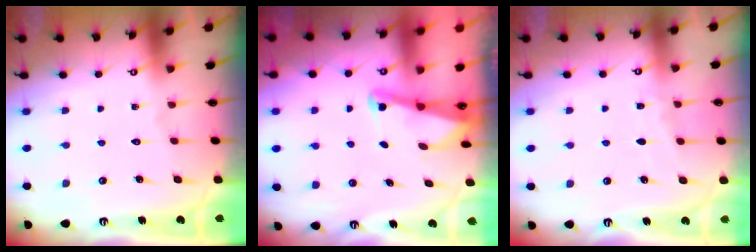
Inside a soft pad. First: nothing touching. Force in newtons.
{"total": 2.2, "press": 2.2, "slide": 0.3}
{"total": 2.8, "press": 2.8, "slide": 0.4}